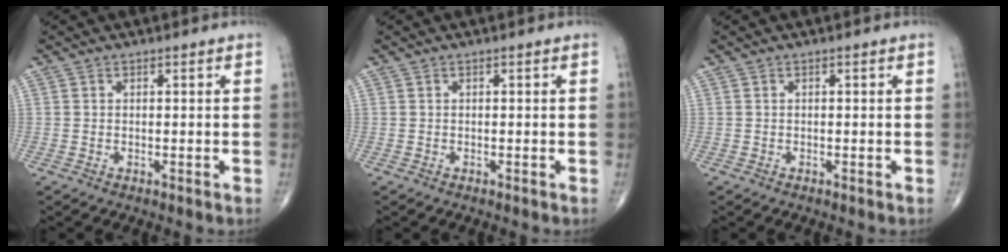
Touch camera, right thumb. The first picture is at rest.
{"total": 0.0}
{"total": 0.0}